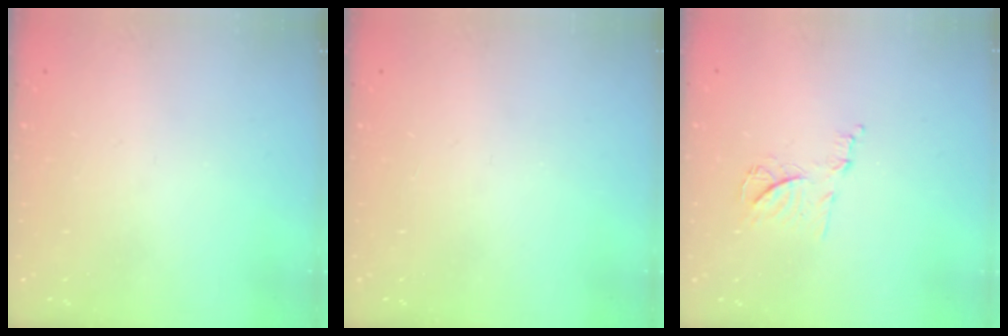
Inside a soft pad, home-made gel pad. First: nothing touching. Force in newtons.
{"total": 0.0}
{"total": 9.1, "press": 9.1, "slide": 0.5}